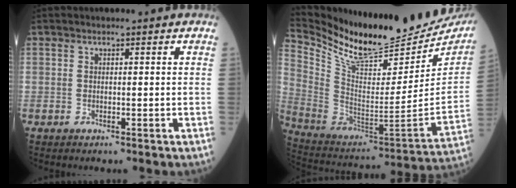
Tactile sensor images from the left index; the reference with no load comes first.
{"total": 25.3, "force": [23.0, 4.2, 9.8], "torque": [-0.184, -0.082, 0.356]}